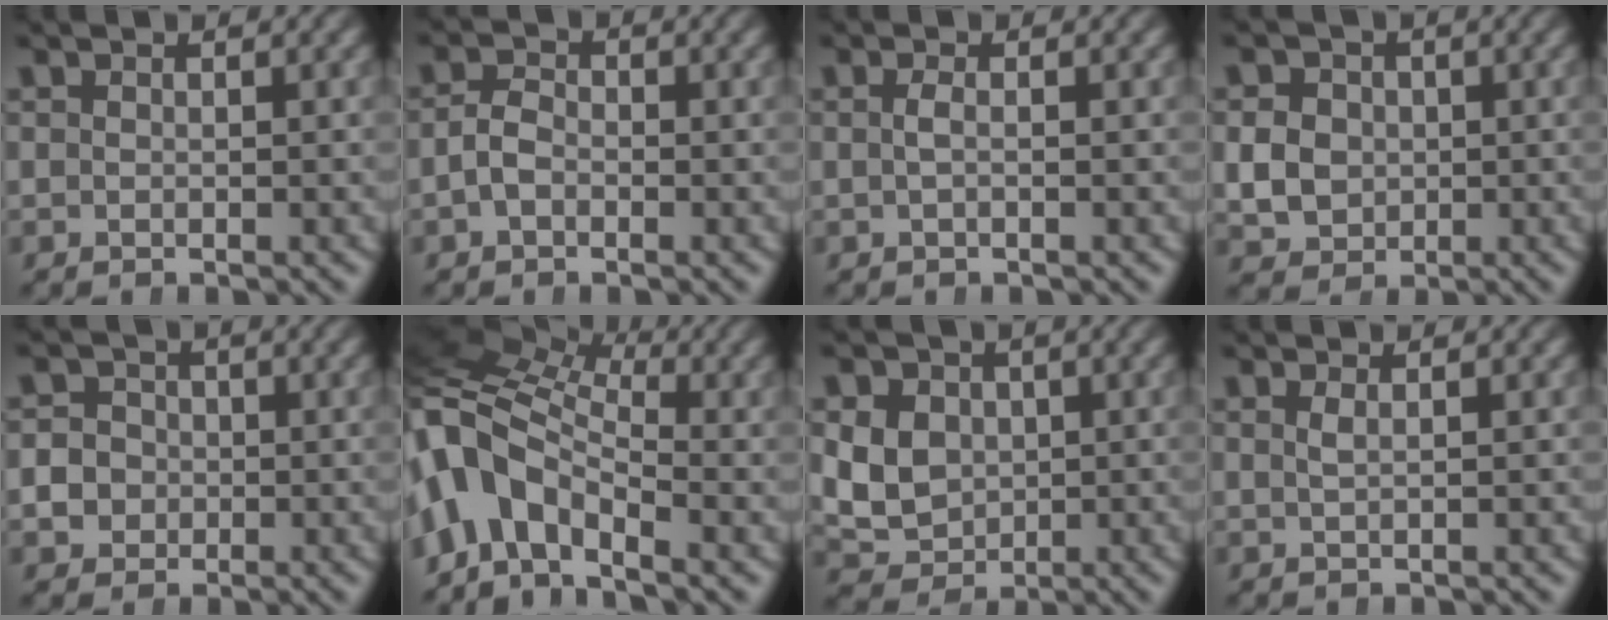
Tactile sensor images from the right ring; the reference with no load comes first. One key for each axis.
{"total": 2.2, "fx": -0.8, "fy": 1.6, "fz": 1.2, "tx": -0.031, "ty": -0.004, "tz": -0.014}
{"total": 0.8, "fx": -0.4, "fy": -0.1, "fz": 0.7, "tx": -0.021, "ty": -0.005, "tz": -0.005}
{"total": 4.5, "fx": -0.4, "fy": 4.1, "fz": 1.7, "tx": -0.030, "ty": -0.012, "tz": 0.003}
{"total": 4.7, "fx": -0.7, "fy": 4.4, "fz": 1.3, "tx": -0.032, "ty": -0.014, "tz": -0.012}
{"total": 11.0, "fx": -0.4, "fy": 9.1, "fz": 6.2, "tx": -0.172, "ty": -0.026, "tz": -0.015}
{"total": 8.4, "fx": -0.6, "fy": 7.6, "fz": 3.5, "tx": -0.093, "ty": -0.037, "tz": 0.002}
{"total": 0.6, "fx": 0.2, "fy": -0.3, "fz": 0.5, "tx": -0.014, "ty": -0.006, "tz": 0.010}